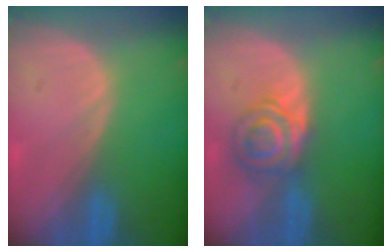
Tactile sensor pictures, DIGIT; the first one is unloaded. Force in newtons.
{"total": 6.1, "press": 5.6, "slide": 2.5}